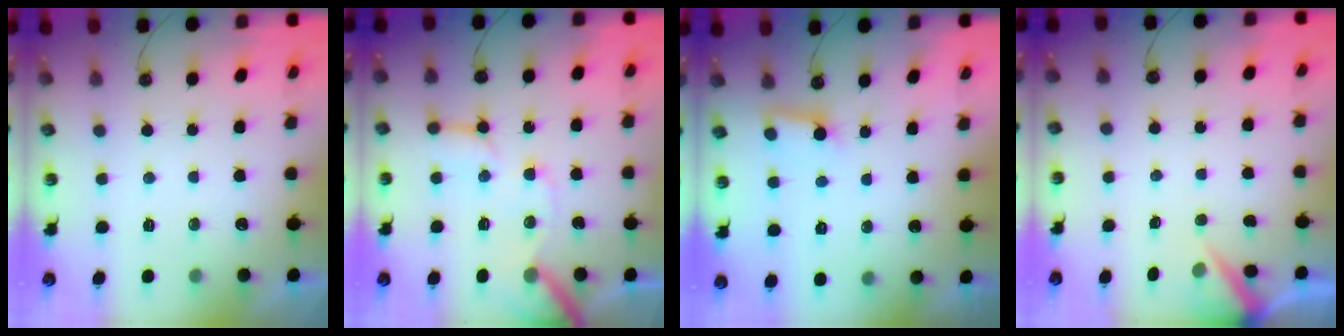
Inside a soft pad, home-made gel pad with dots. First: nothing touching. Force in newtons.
{"total": 11.1, "press": 11.0, "slide": 1.7}
{"total": 3.0, "press": 3.0, "slide": 0.2}
{"total": 3.1, "press": 3.0, "slide": 0.4}